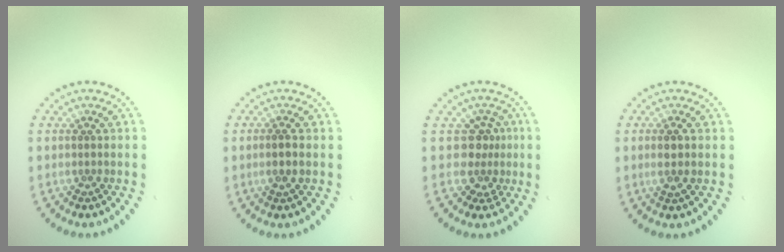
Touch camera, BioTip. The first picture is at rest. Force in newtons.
{"total": 1.1, "press": 0.9, "slide": 0.6}
{"total": 2.8, "press": 2.0, "slide": 2.0}
{"total": 1.3, "press": 1.2, "slide": 0.6}